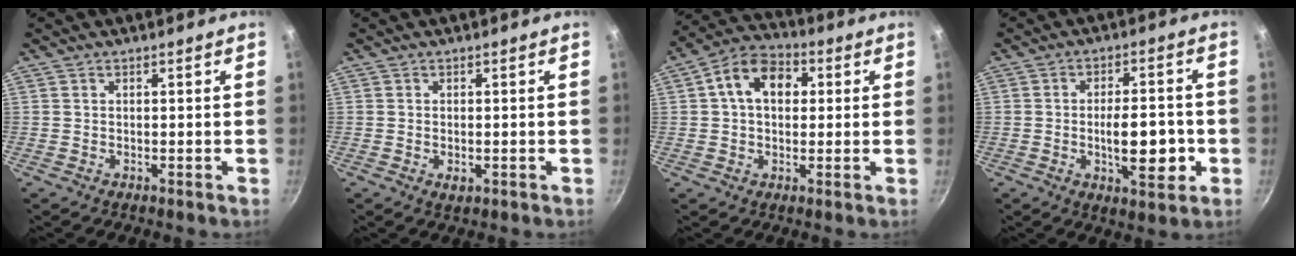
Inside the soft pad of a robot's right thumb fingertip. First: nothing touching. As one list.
[{"total": 2.0, "force": [-0.5, 1.3, 1.5], "torque": [-0.025, -0.004, -0.006]}, {"total": 11.0, "force": [2.3, 7.8, 7.4], "torque": [-0.095, 0.022, 0.020]}, {"total": 10.9, "force": [-2.2, 4.7, 9.6], "torque": [-0.119, 0.012, -0.030]}]